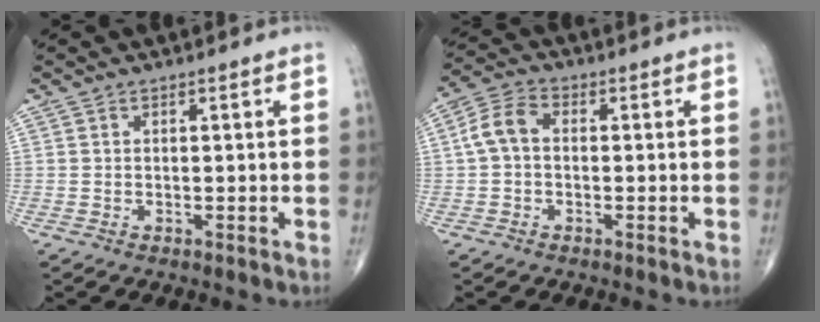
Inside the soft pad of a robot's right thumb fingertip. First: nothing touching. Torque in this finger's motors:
{"motor_torque": [0.07, 0.07, 0.19, 0.01, 0.10]}